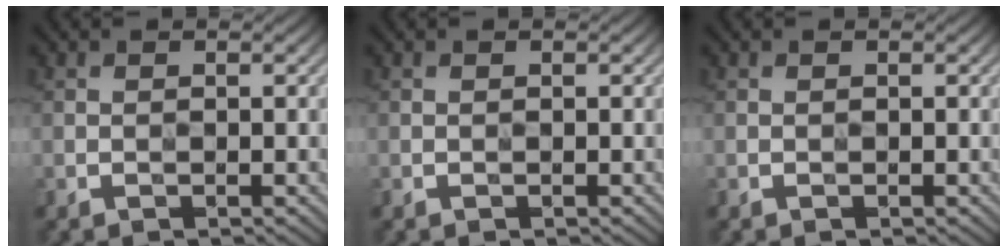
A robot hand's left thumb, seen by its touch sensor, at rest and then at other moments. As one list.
[{"total": 0.0}, {"total": 0.0}]